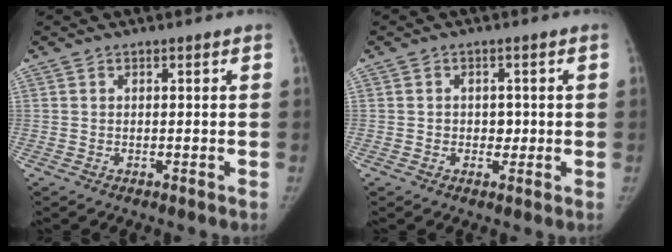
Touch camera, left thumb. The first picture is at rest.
{"total": 2.5, "force": [-0.1, 2.1, 1.4], "torque": [-0.003, 0.004, -0.004]}